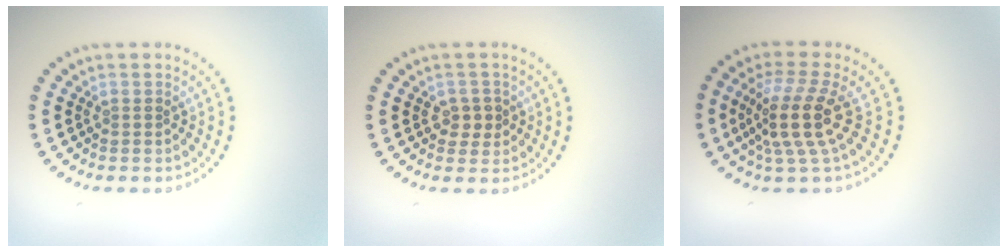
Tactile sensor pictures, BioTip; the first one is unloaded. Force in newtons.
{"total": 1.8, "press": 1.7, "slide": 0.5}
{"total": 4.6, "press": 3.4, "slide": 3.0}